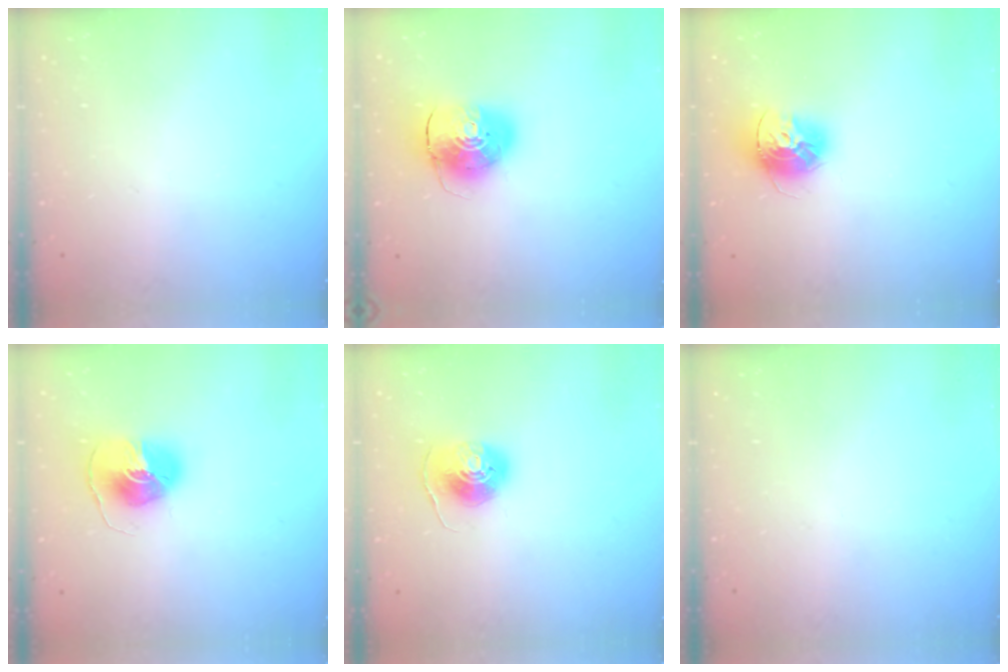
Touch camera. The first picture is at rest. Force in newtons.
{"total": 10.1, "press": 10.0, "slide": 1.5}
{"total": 13.6, "press": 13.6, "slide": 1.3}
{"total": 8.6, "press": 8.6, "slide": 0.5}
{"total": 8.5, "press": 8.5, "slide": 0.3}
{"total": 0.0}